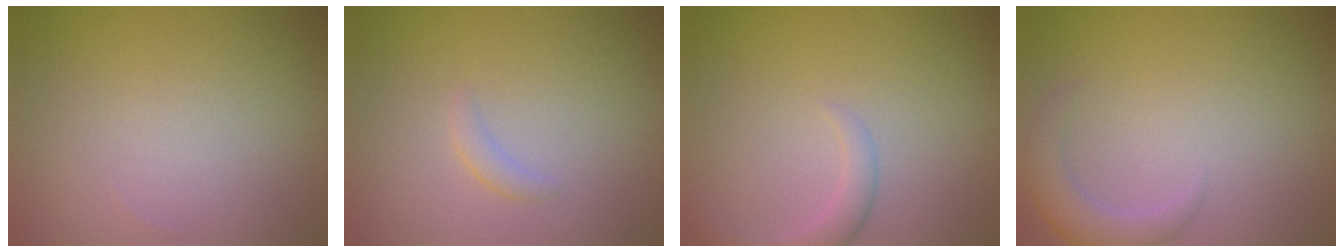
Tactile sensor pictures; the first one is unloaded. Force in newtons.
{"total": 1.0, "press": 1.0, "slide": 0.0}
{"total": 2.3, "press": 2.3, "slide": 0.3}
{"total": 2.9, "press": 2.9, "slide": 0.3}